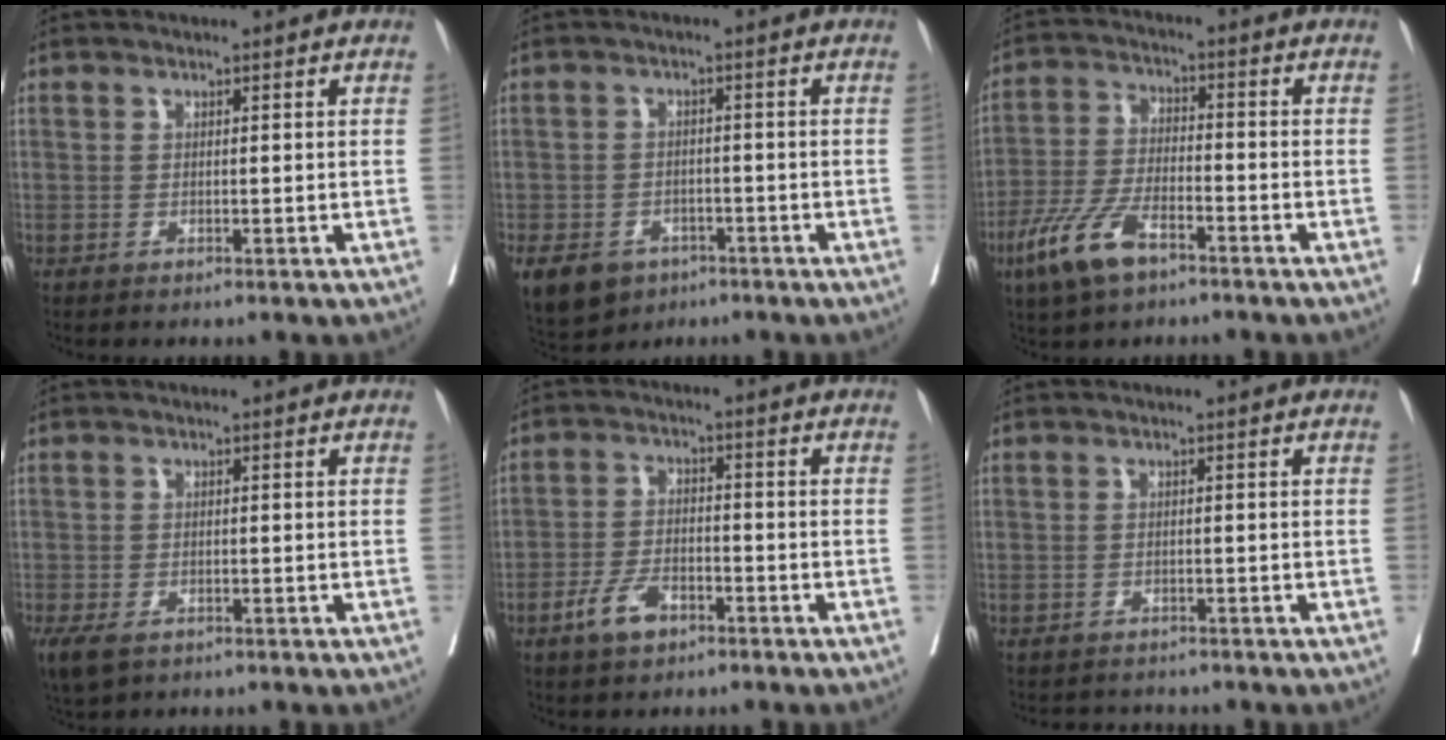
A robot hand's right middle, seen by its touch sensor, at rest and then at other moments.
{"total": 17.2, "force": [-8.5, 13.1, 7.2], "torque": [-0.226, -0.015, -0.118]}
{"total": 9.1, "force": [-5.5, 3.1, 6.6], "torque": [-0.146, -0.007, -0.106]}
{"total": 6.1, "force": [-3.6, 3.6, 3.4], "torque": [-0.083, -0.014, -0.056]}
{"total": 5.4, "force": [-3.3, 2.6, 3.5], "torque": [-0.072, 0.001, -0.059]}
{"total": 2.6, "force": [-2.5, 0.8, 0.0], "torque": [0.000, -0.005, -0.037]}